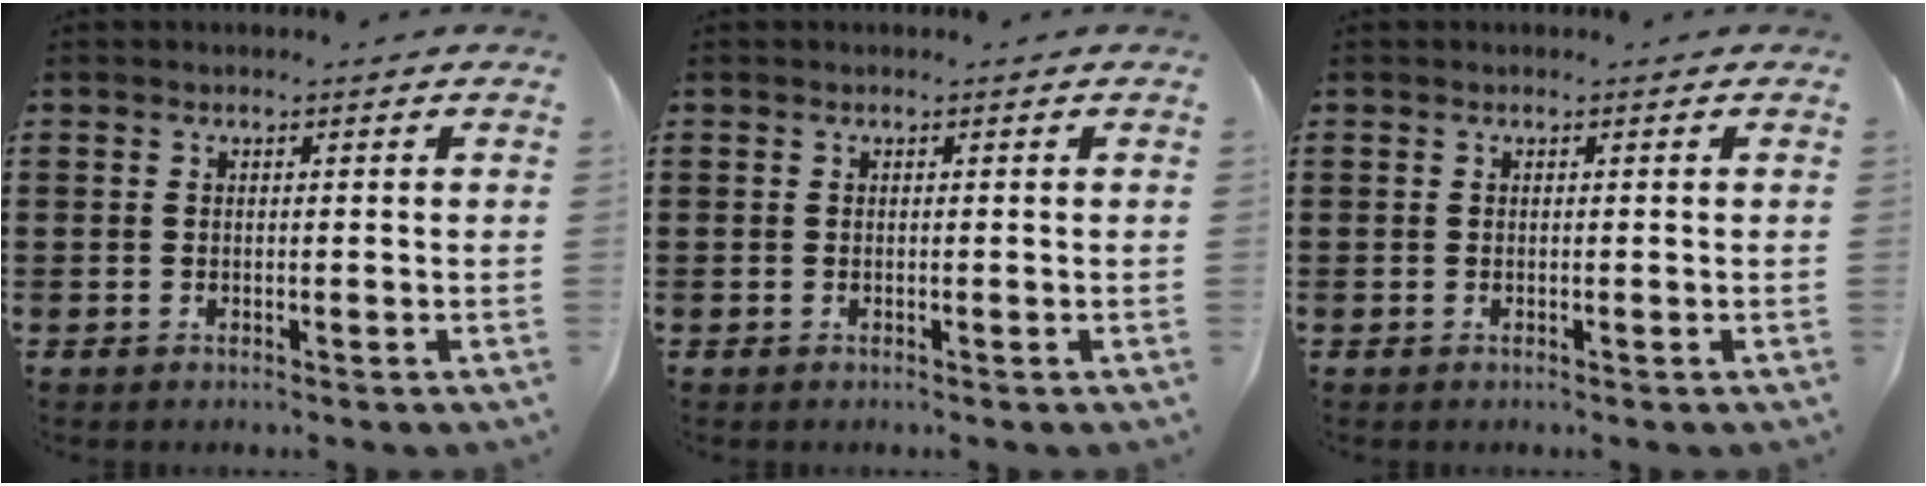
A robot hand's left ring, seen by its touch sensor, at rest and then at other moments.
{"total": 0.0}
{"total": 0.0}